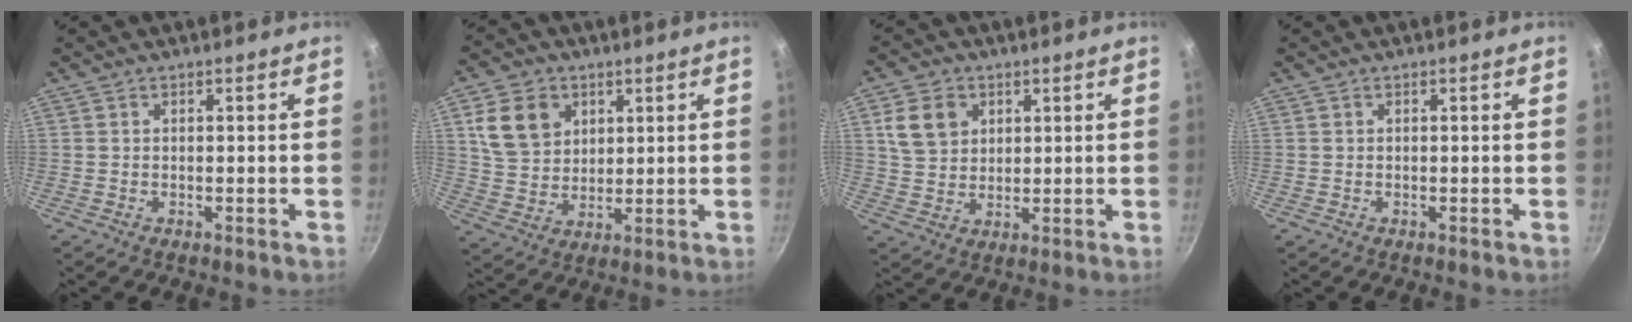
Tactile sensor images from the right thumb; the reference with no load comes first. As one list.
[{"total": 10.5, "force": [3.8, 8.4, 5.1], "torque": [-0.067, -0.008, 0.074]}, {"total": 8.1, "force": [2.8, 6.5, 4.0], "torque": [-0.051, -0.001, 0.053]}, {"total": 0.0}]